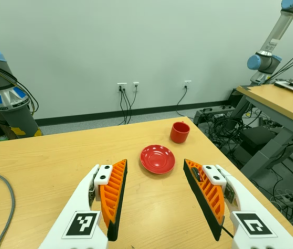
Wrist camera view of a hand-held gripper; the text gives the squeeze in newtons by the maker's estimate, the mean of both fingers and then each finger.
{"total": 1.7, "left": 0.3, "right": 3.1}